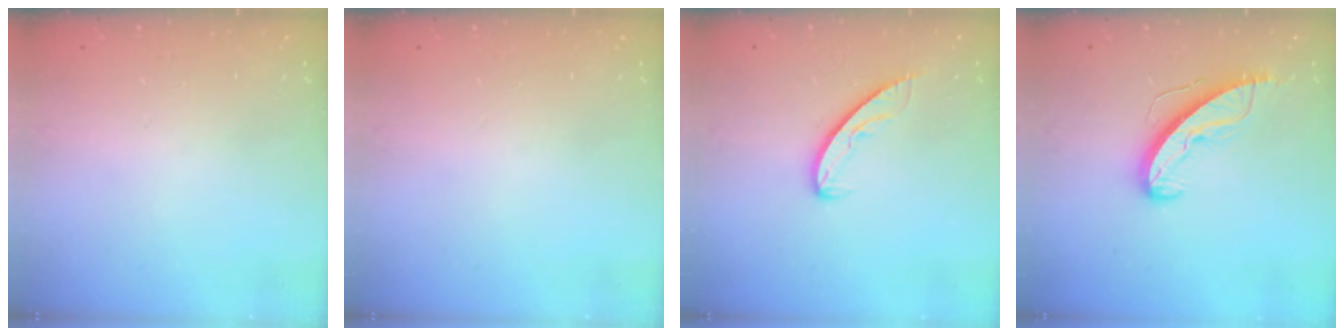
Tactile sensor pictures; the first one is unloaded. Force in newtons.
{"total": 0.0}
{"total": 5.7, "press": 5.7, "slide": 0.5}
{"total": 9.8, "press": 9.8, "slide": 0.6}